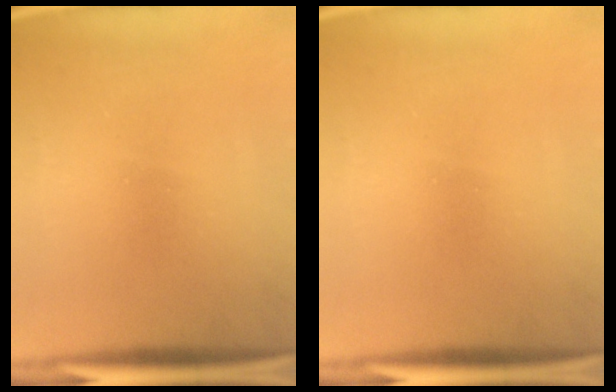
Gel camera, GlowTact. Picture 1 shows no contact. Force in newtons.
{"total": 0.0}